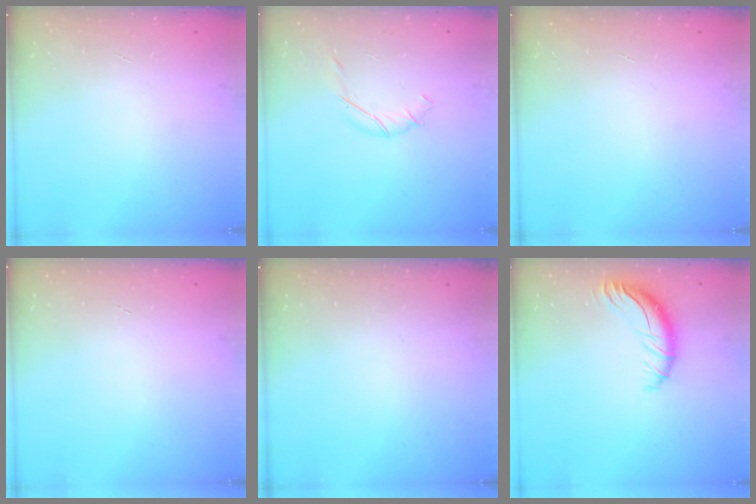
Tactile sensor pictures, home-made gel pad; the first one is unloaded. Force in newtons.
{"total": 4.2, "press": 4.1, "slide": 1.2}
{"total": 0.0}
{"total": 0.0}
{"total": 0.0}
{"total": 10.9, "press": 10.6, "slide": 2.6}